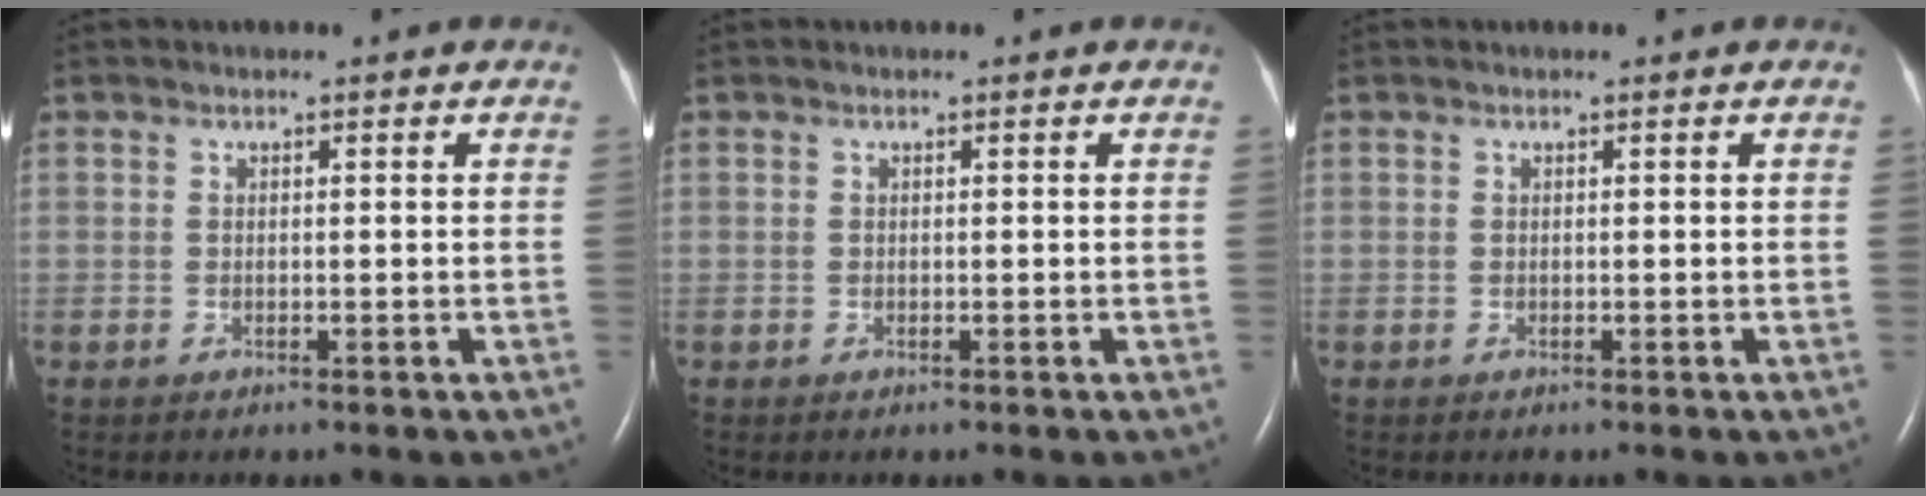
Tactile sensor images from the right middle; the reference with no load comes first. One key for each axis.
{"total": 0.0}
{"total": 0.0}